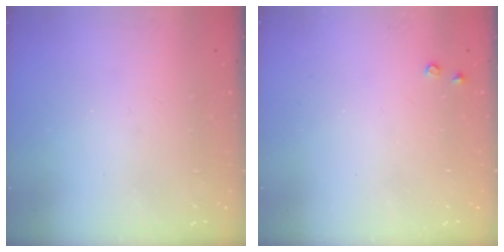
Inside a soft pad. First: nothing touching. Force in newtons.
{"total": 2.8, "press": 2.8, "slide": 0.5}